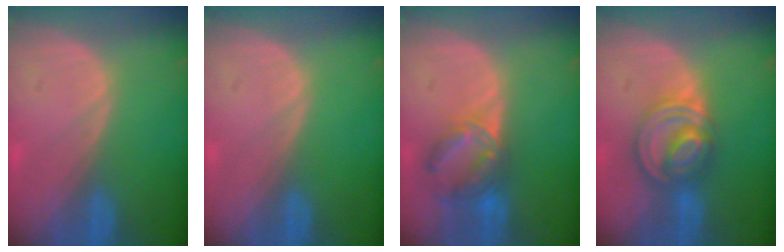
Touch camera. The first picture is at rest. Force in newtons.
{"total": 0.0}
{"total": 7.1, "press": 6.1, "slide": 3.6}
{"total": 7.9, "press": 6.8, "slide": 3.9}